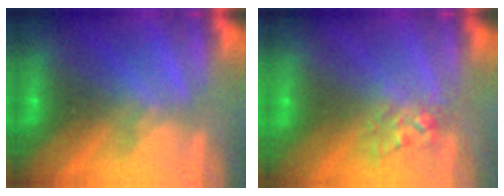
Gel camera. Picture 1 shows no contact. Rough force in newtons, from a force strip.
{"total": 2.7}